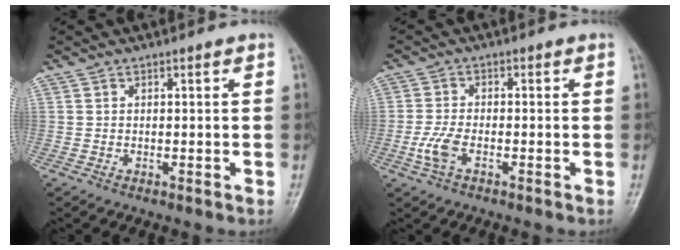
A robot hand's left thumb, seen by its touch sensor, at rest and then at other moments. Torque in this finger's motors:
{"motor_torque": [-0.10, 0.17, 0.28, 0.22, 0.03]}